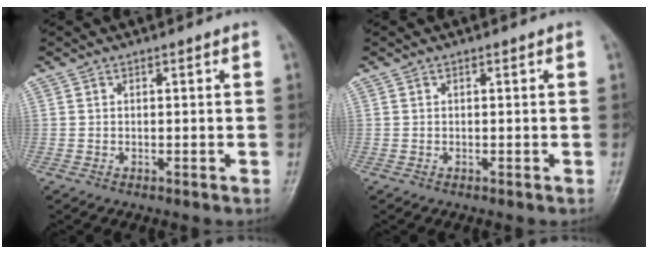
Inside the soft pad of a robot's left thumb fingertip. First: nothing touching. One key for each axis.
{"total": 0.0}